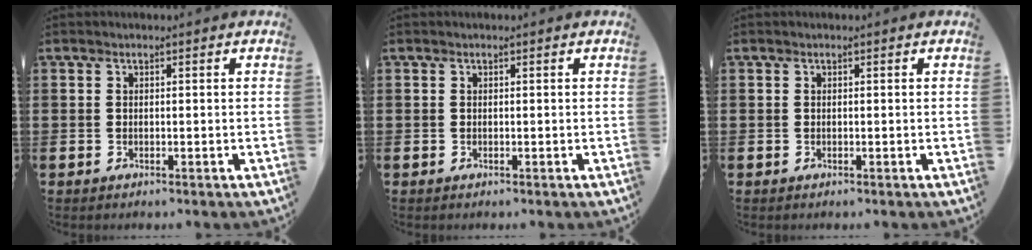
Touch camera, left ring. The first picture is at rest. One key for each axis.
{"total": 0.0}
{"total": 0.0}